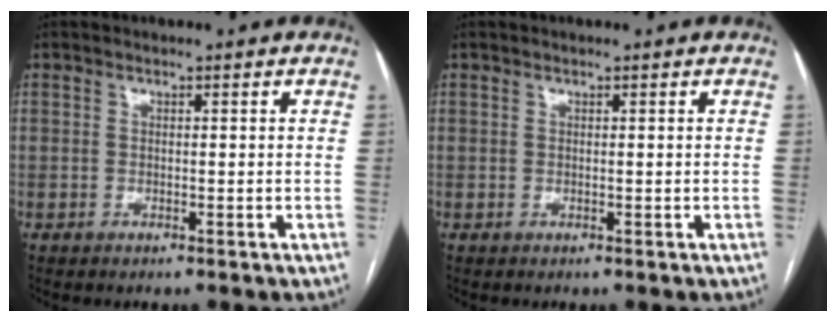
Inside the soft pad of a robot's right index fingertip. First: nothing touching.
{"total": 0.0}